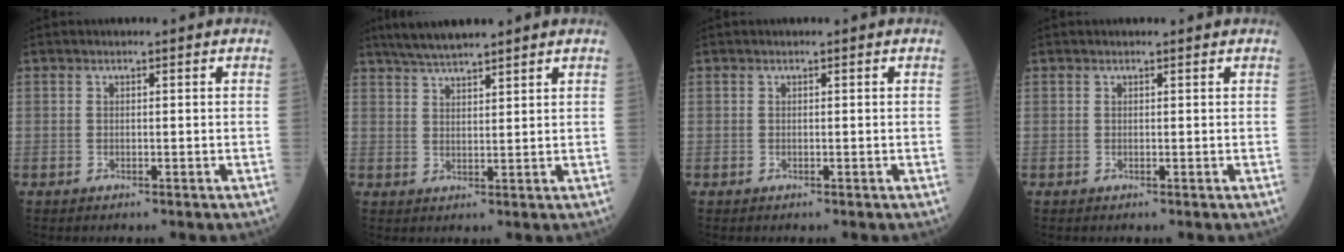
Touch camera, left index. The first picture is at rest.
{"total": 5.9, "force": [5.2, 0.3, 2.8], "torque": [-0.056, 0.020, 0.097]}
{"total": 0.0}
{"total": 0.0}